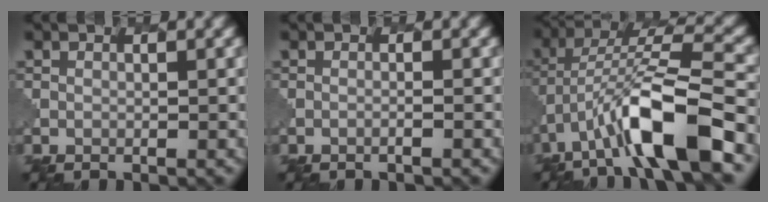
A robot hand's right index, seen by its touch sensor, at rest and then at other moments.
{"total": 0.6, "force": [-0.3, 0.1, 0.5], "torque": [-0.002, -0.001, -0.013]}
{"total": 10.6, "force": [-5.0, 2.9, 8.9], "torque": [-0.166, 0.015, -0.088]}